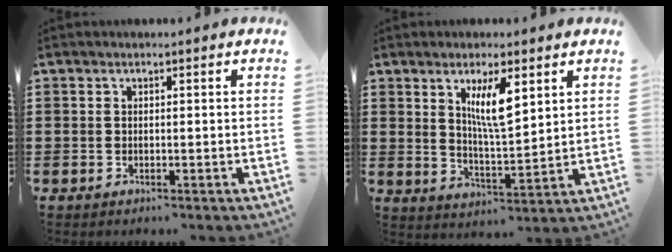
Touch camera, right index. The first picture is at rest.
{"total": 6.8, "force": [3.1, 1.7, 5.8], "torque": [-0.114, 0.002, 0.051]}